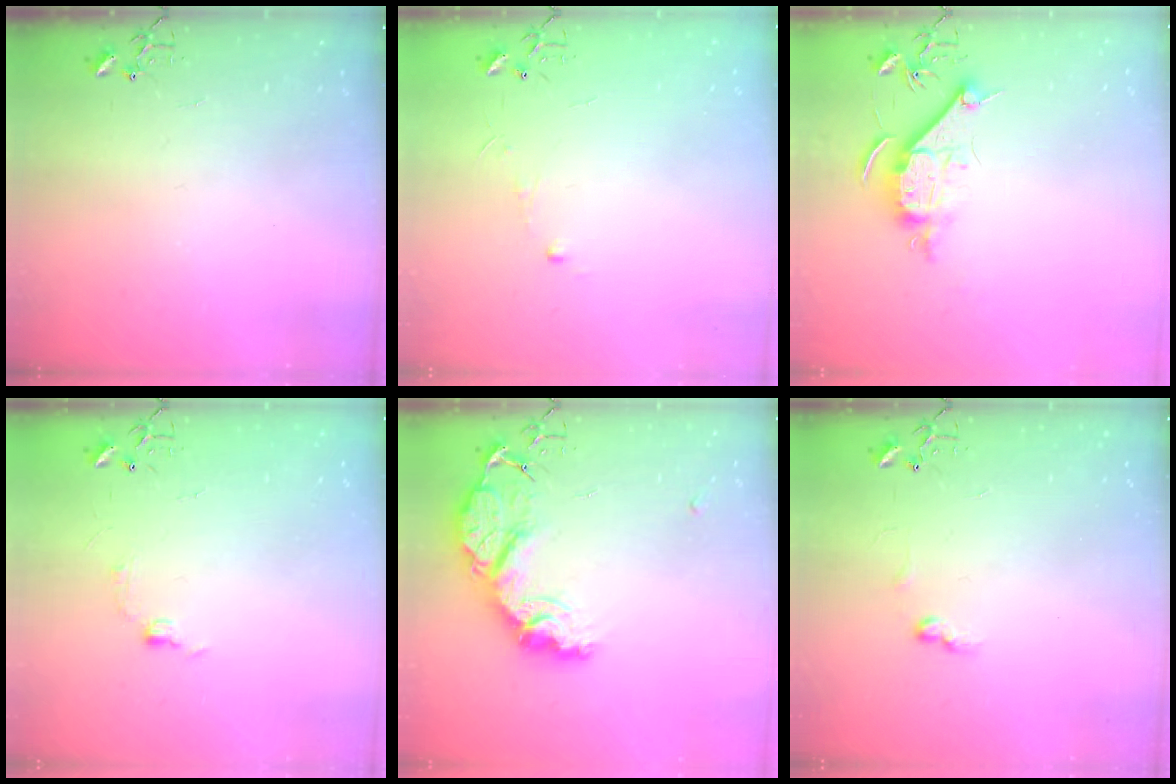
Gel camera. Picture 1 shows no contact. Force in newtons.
{"total": 3.9, "press": 3.8, "slide": 0.4}
{"total": 9.5, "press": 9.5, "slide": 0.9}
{"total": 6.4, "press": 6.3, "slide": 0.9}
{"total": 15.8, "press": 15.8, "slide": 1.3}
{"total": 5.5, "press": 5.5, "slide": 0.8}